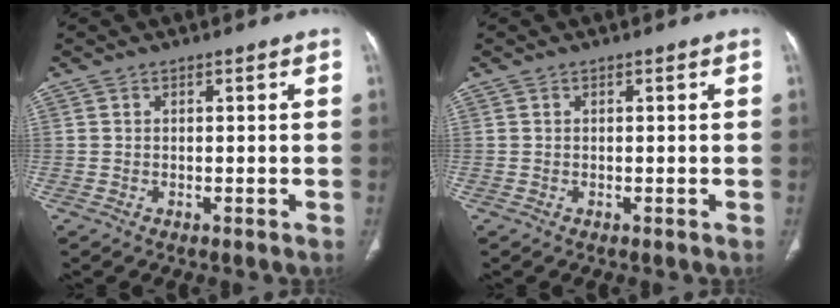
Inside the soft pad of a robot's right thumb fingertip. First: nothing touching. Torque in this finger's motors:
{"motor_torque": [0.01, 0.01, -0.04, 0.01, 0.00]}